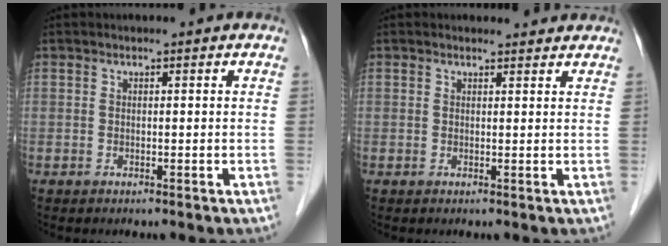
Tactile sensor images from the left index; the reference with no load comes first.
{"total": 2.3, "force": [2.2, 0.5, 0.0], "torque": [-0.008, 0.003, 0.024]}